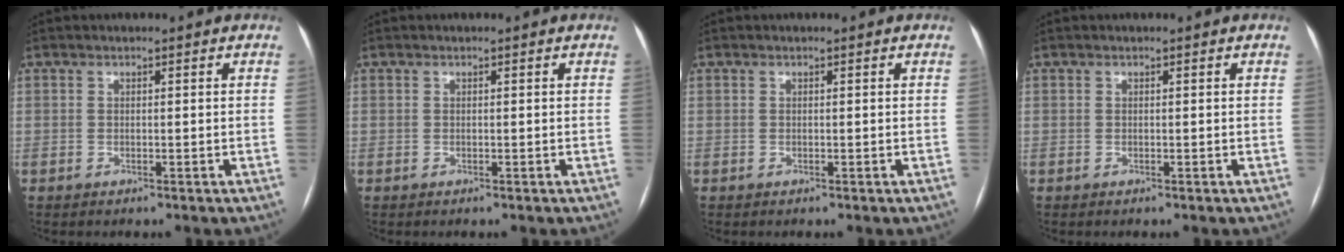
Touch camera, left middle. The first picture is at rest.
{"total": 0.0}
{"total": 0.0}
{"total": 0.0}